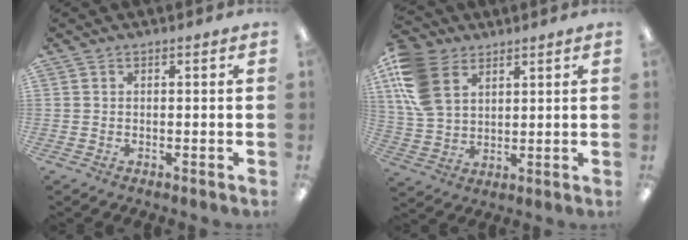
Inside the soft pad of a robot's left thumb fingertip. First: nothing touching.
{"total": 13.4, "force": [6.5, 8.8, 7.8], "torque": [-0.200, -0.009, 0.122]}